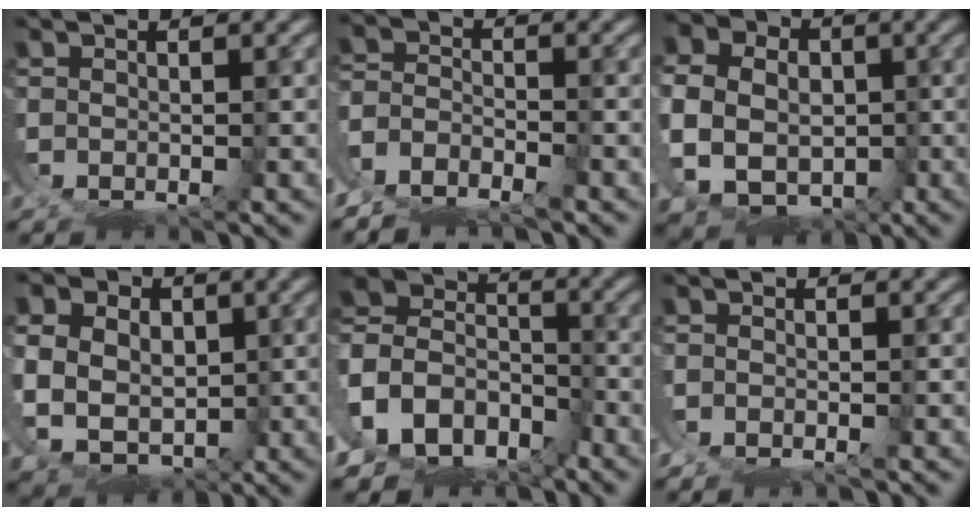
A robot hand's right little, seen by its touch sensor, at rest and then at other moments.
{"total": 6.8, "force": [-4.3, 4.9, 2.0], "torque": [-0.046, -0.021, -0.081]}
{"total": 11.8, "force": [-1.8, 9.9, 6.1], "torque": [-0.125, -0.051, -0.023]}
{"total": 10.6, "force": [-1.6, 9.0, 5.5], "torque": [-0.128, -0.057, -0.017]}
{"total": 15.2, "force": [-2.7, 13.3, 6.8], "torque": [-0.174, -0.049, -0.060]}
{"total": 1.6, "force": [-1.2, 0.9, 0.5], "torque": [-0.010, -0.003, -0.028]}